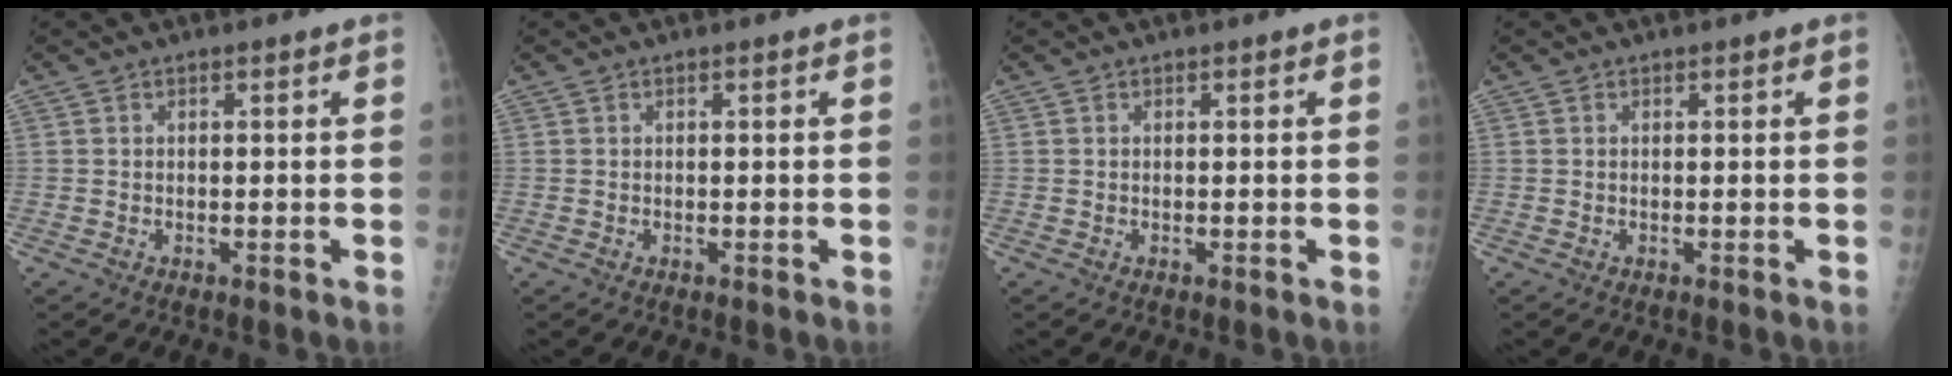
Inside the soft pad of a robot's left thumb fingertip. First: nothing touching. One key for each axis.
{"total": 0.0}
{"total": 0.0}
{"total": 0.0}